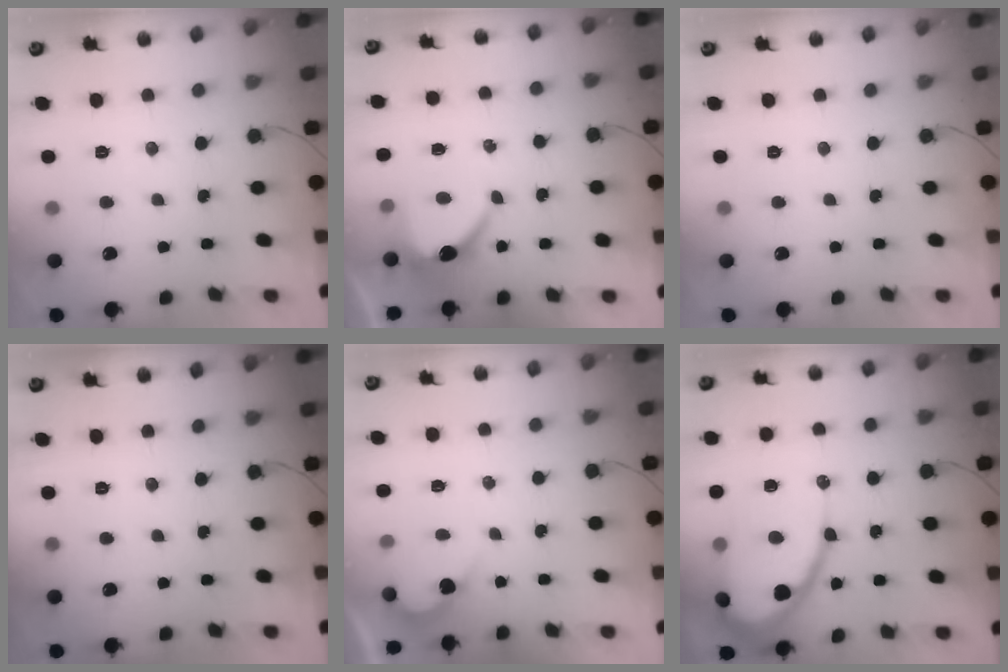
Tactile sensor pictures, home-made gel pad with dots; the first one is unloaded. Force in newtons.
{"total": 7.4, "press": 7.3, "slide": 0.8}
{"total": 0.0}
{"total": 0.0}
{"total": 2.7, "press": 2.7, "slide": 0.2}
{"total": 15.1, "press": 15.1, "slide": 1.4}